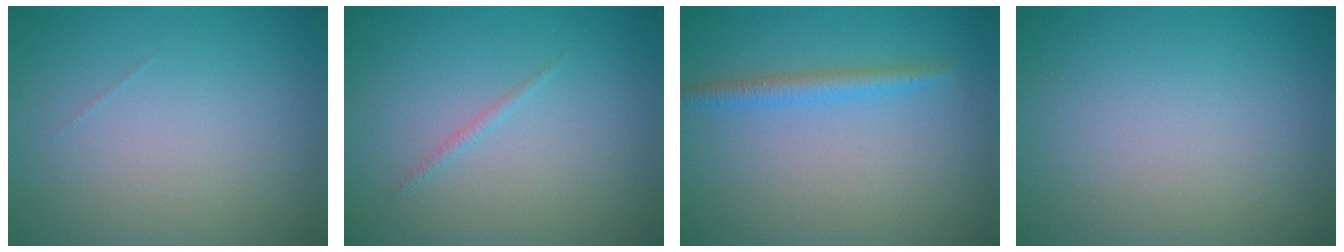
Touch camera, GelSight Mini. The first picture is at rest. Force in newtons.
{"total": 0.6, "press": 0.6, "slide": 0.1}
{"total": 1.9, "press": 1.9, "slide": 0.2}
{"total": 0.0}